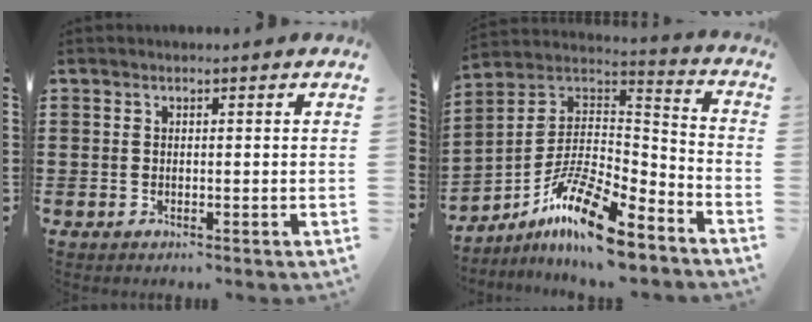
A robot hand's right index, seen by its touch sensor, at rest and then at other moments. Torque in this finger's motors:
{"motor_torque": [0.52, 0.49, 0.51, 0.09]}